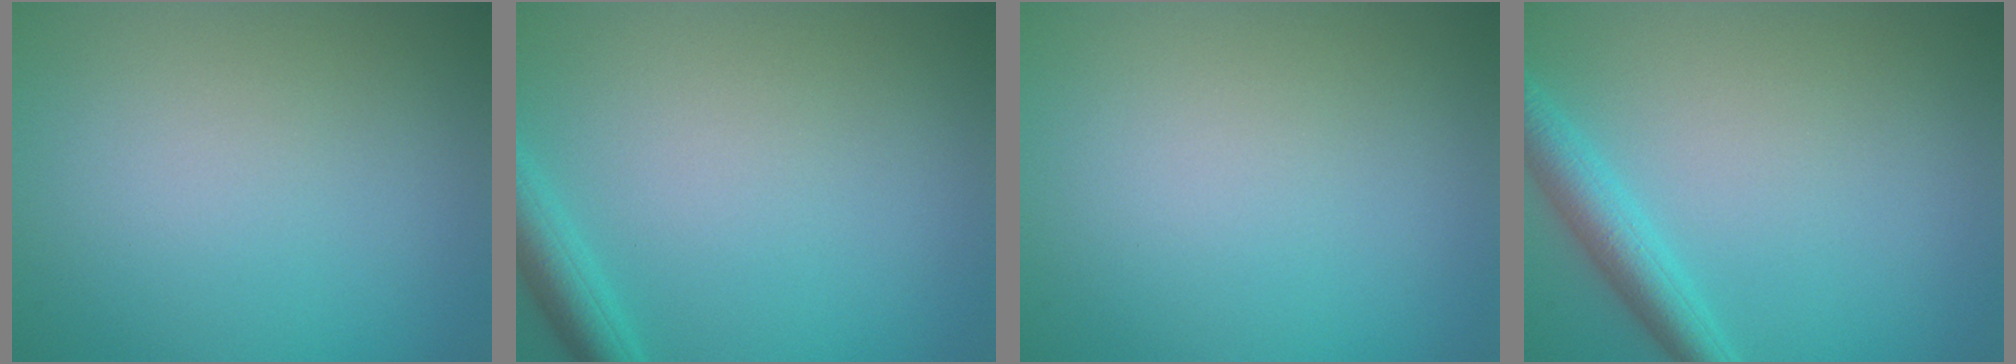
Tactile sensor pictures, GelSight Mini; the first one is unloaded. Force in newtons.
{"total": 2.6, "press": 2.6, "slide": 0.2}
{"total": 0.0}
{"total": 3.4, "press": 3.4, "slide": 0.1}